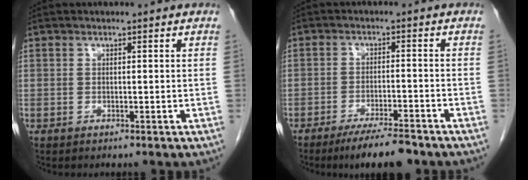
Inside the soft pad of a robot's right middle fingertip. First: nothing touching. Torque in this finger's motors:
{"motor_torque": [0.93, -0.63, 0.23, 0.13]}